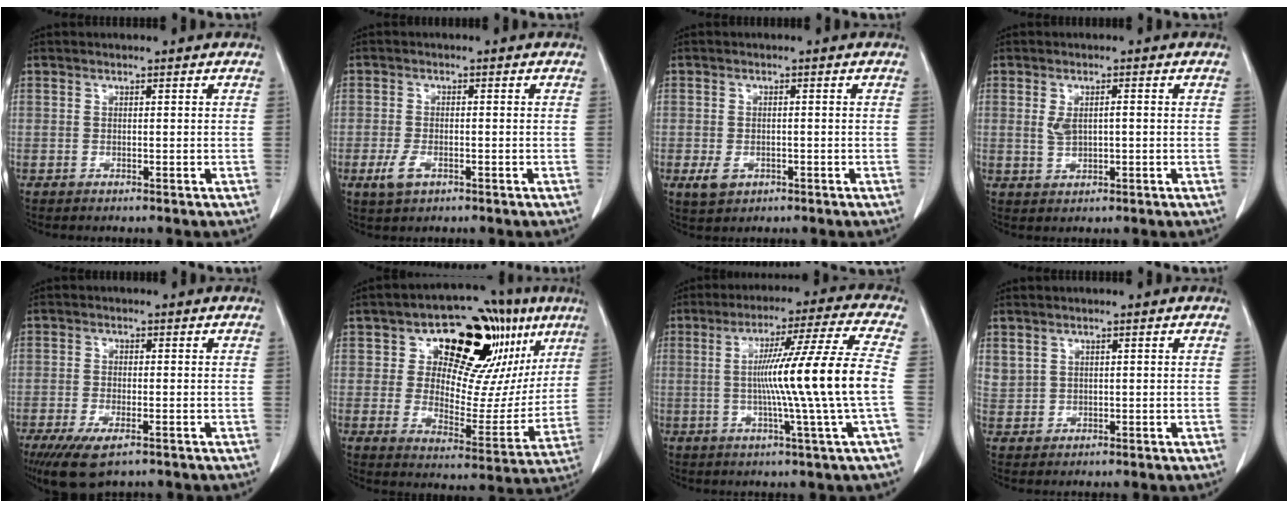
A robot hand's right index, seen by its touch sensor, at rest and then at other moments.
{"total": 3.2, "force": [-1.5, 1.7, 2.3], "torque": [-0.053, -0.001, -0.022]}
{"total": 3.0, "force": [-1.2, 2.3, 1.7], "torque": [-0.031, -0.001, -0.007]}
{"total": 2.9, "force": [0.2, 1.4, 2.5], "torque": [-0.050, 0.008, 0.012]}
{"total": 6.5, "force": [-3.9, 2.2, 4.7], "torque": [-0.084, -0.015, -0.061]}
{"total": 21.3, "force": [10.1, 11.1, 15.2], "torque": [-0.191, 0.041, 0.152]}
{"total": 14.7, "force": [-0.9, -2.8, 14.4], "torque": [-0.236, -0.003, -0.015]}
{"total": 2.6, "force": [1.5, 2.1, 0.6], "torque": [-0.006, 0.007, 0.038]}